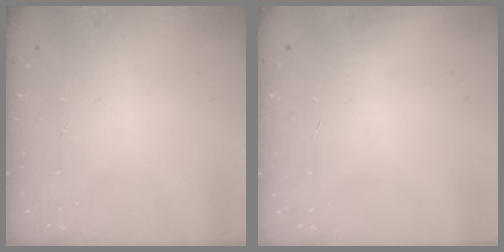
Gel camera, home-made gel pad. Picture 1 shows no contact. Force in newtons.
{"total": 0.6, "press": 0.6, "slide": 0.2}